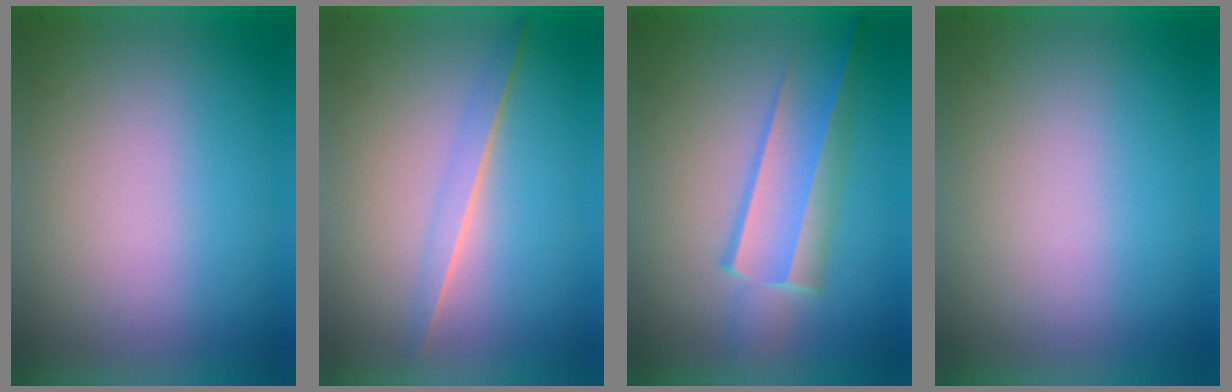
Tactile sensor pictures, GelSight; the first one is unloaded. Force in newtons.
{"total": 1.3}
{"total": 3.2}
{"total": 0.0}